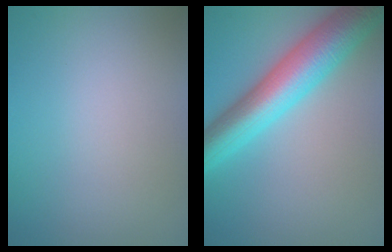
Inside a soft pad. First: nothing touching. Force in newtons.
{"total": 8.7, "press": 8.7, "slide": 0.1}